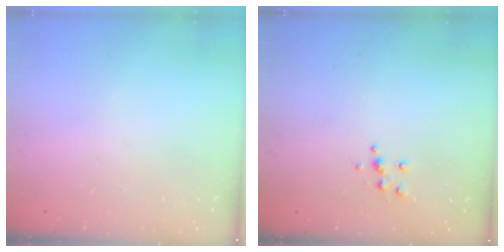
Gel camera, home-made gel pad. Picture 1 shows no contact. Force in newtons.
{"total": 4.7, "press": 4.6, "slide": 0.5}